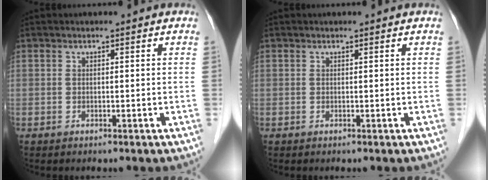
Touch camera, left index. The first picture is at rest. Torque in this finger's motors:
{"motor_torque": [0.11, -0.03, 0.00, -0.01]}